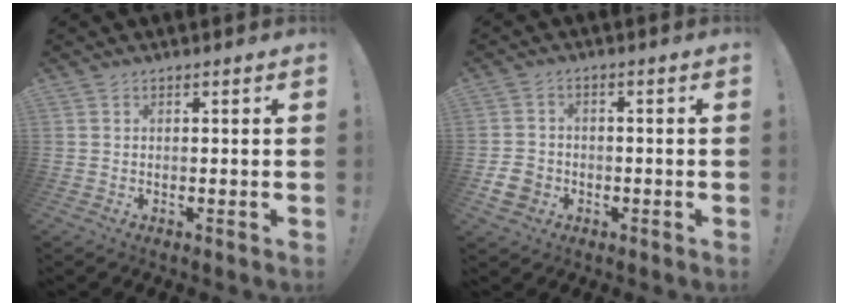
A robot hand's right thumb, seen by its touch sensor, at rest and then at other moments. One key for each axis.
{"total": 6.4, "fx": -2.7, "fy": 5.2, "fz": 2.7, "tx": -0.057, "ty": 0.014, "tz": -0.049}